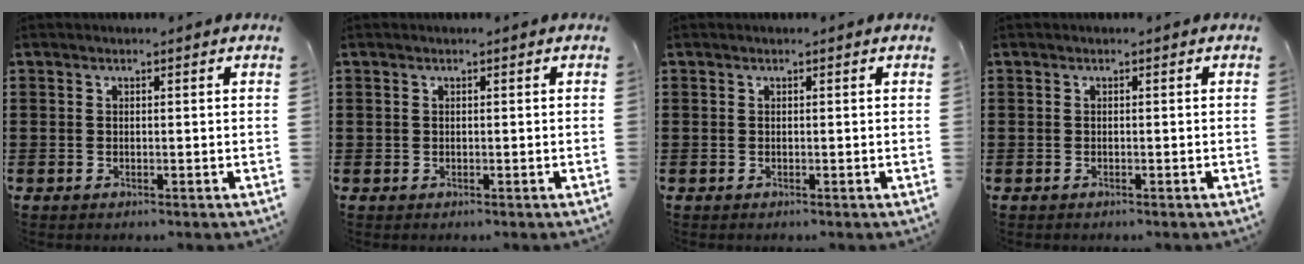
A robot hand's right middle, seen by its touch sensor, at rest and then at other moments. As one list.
[{"total": 0.0}, {"total": 0.0}, {"total": 0.0}]